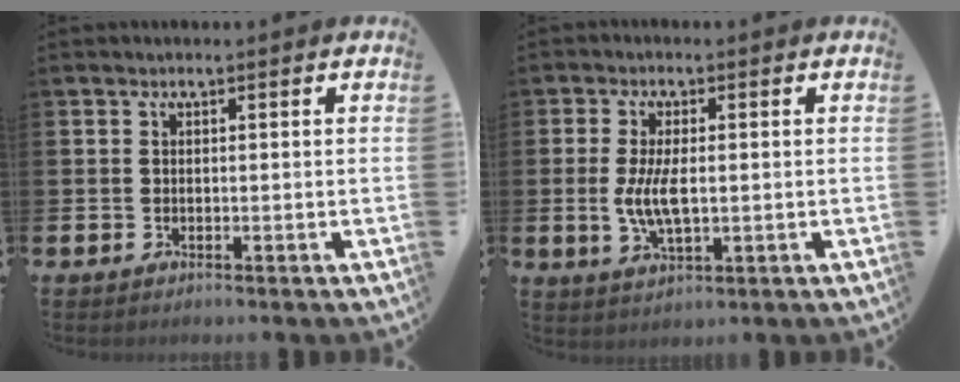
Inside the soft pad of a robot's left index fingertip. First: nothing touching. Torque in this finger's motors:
{"motor_torque": [1.35, -0.02, 0.26, 0.21]}